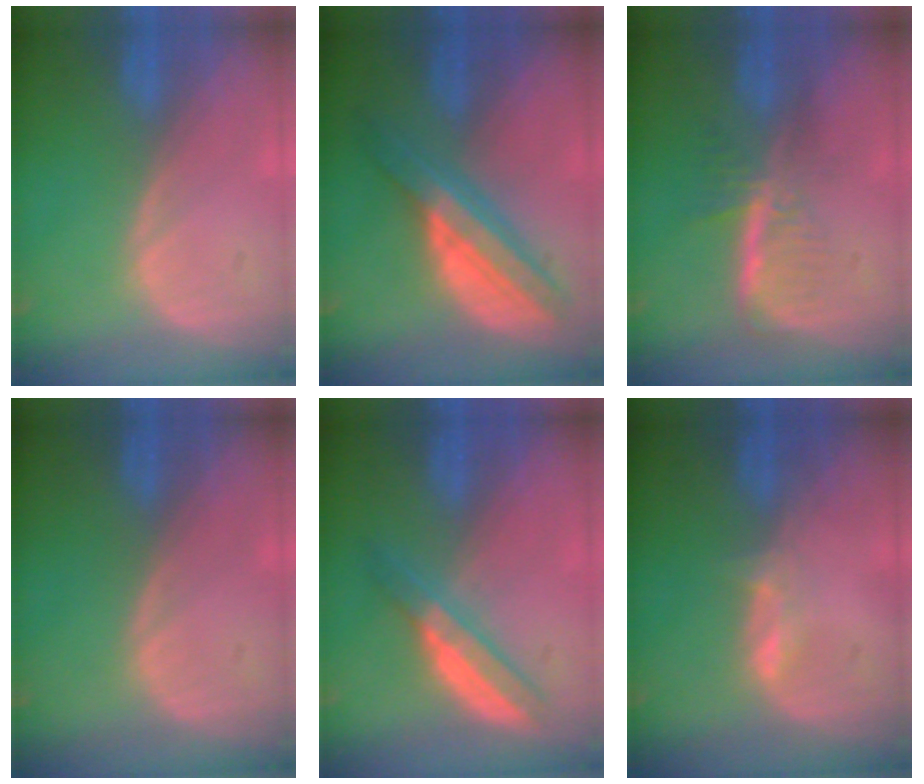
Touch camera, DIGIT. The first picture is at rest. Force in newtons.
{"total": 8.3, "press": 8.3, "slide": 0.6}
{"total": 6.0, "press": 5.1, "slide": 3.0}
{"total": 0.0}
{"total": 5.8, "press": 5.2, "slide": 2.6}
{"total": 1.7, "press": 1.7, "slide": 0.6}